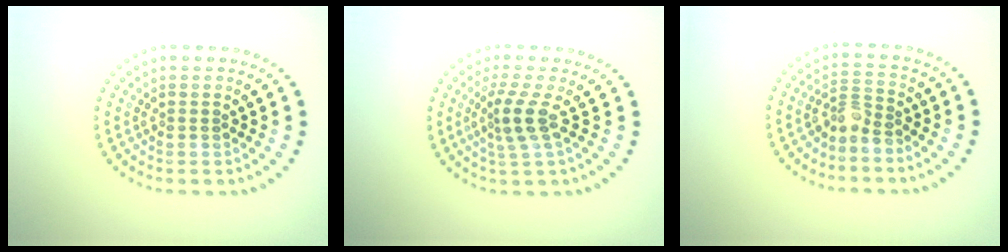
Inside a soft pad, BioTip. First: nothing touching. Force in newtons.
{"total": 2.7, "press": 1.9, "slide": 1.9}
{"total": 2.0, "press": 1.5, "slide": 1.4}